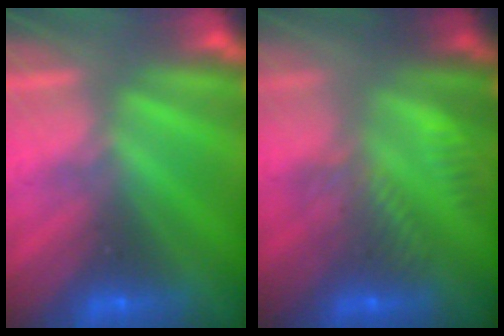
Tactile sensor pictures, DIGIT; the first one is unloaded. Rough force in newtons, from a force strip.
{"total": 8.0}